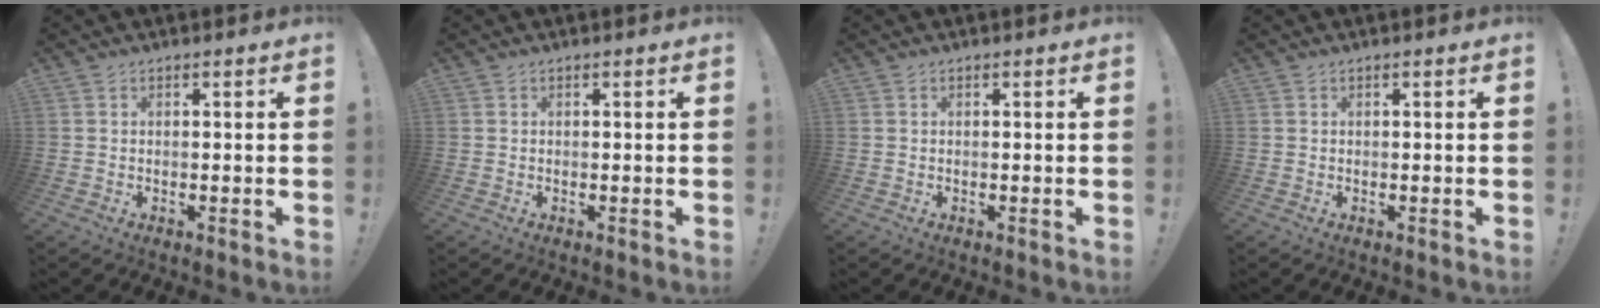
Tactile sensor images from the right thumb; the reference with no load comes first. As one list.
[{"total": 0.0}, {"total": 0.0}, {"total": 0.0}]